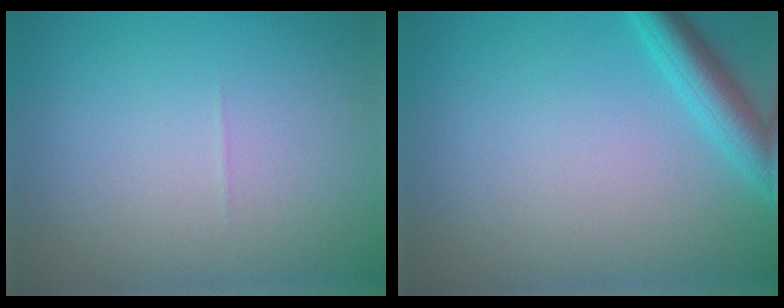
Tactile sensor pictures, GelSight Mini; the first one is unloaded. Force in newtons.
{"total": 3.5, "press": 3.5, "slide": 0.2}